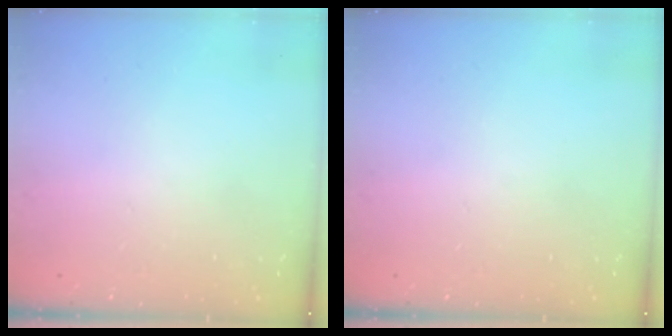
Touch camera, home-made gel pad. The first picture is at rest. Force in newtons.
{"total": 0.0}